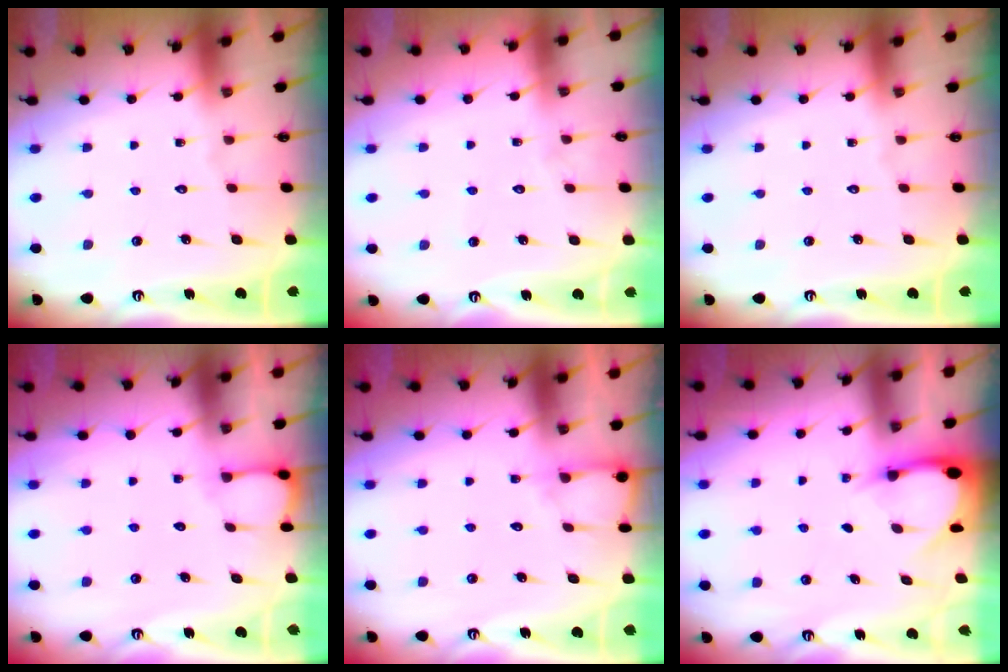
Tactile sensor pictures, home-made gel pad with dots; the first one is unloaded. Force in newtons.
{"total": 3.0, "press": 3.0, "slide": 0.3}
{"total": 0.0}
{"total": 2.7, "press": 2.7, "slide": 0.3}
{"total": 5.7, "press": 5.7, "slide": 0.4}
{"total": 3.4, "press": 3.4, "slide": 0.2}